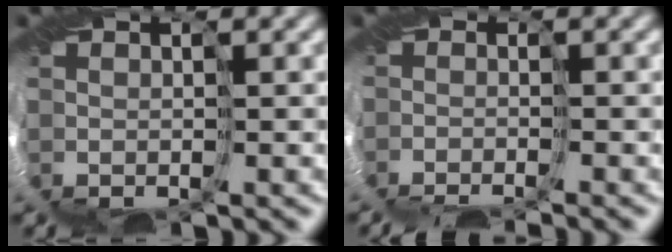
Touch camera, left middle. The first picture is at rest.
{"total": 5.1, "force": [-5.0, -1.2, -0.5], "torque": [-0.009, -0.023, -0.064]}